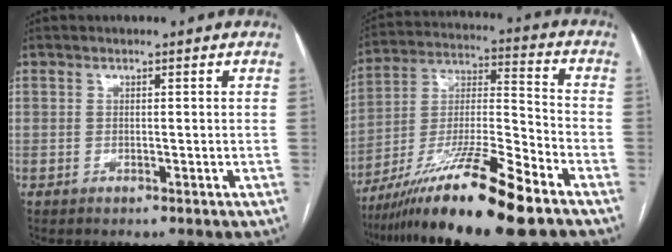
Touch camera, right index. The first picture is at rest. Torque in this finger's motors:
{"motor_torque": [1.14, -0.99, 1.05, 0.21]}